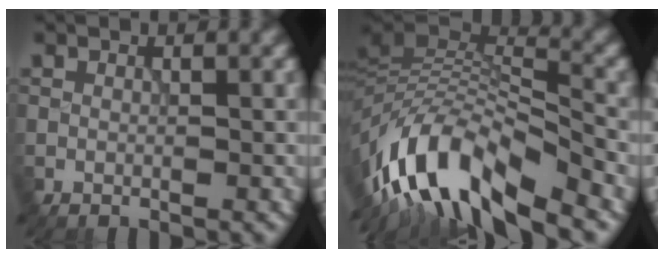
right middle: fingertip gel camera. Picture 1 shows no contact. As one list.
[{"total": 11.8, "force": [-6.7, 4.2, 8.8], "torque": [-0.155, 0.020, -0.129]}]